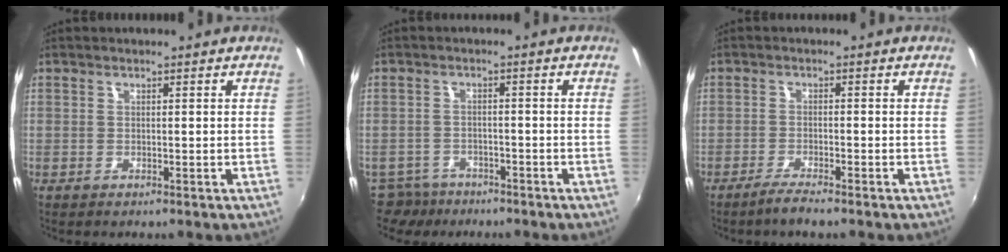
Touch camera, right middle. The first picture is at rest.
{"total": 5.9, "force": [-4.9, 3.3, 0.8], "torque": [-0.032, 0.000, -0.082]}
{"total": 3.1, "force": [-2.6, 0.1, 1.7], "torque": [-0.050, -0.003, -0.052]}